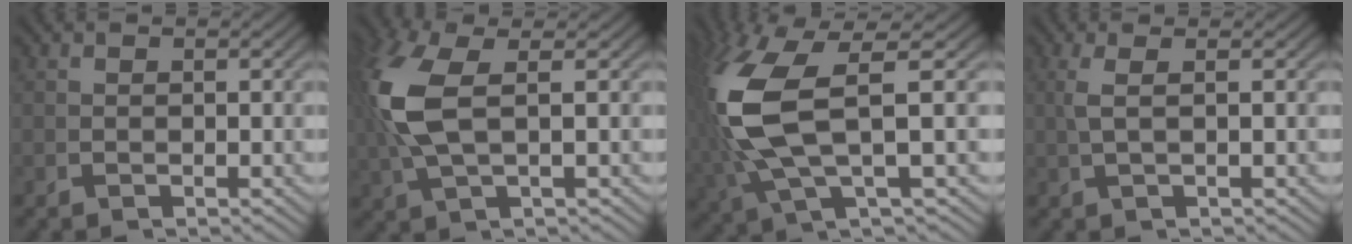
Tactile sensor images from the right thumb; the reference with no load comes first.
{"total": 6.3, "force": [1.1, 2.8, 5.5], "torque": [-0.154, -0.008, 0.039]}
{"total": 11.1, "force": [0.5, 5.3, 9.8], "torque": [-0.225, -0.015, 0.021]}
{"total": 2.1, "force": [0.8, -0.2, 1.9], "torque": [-0.046, 0.004, 0.022]}